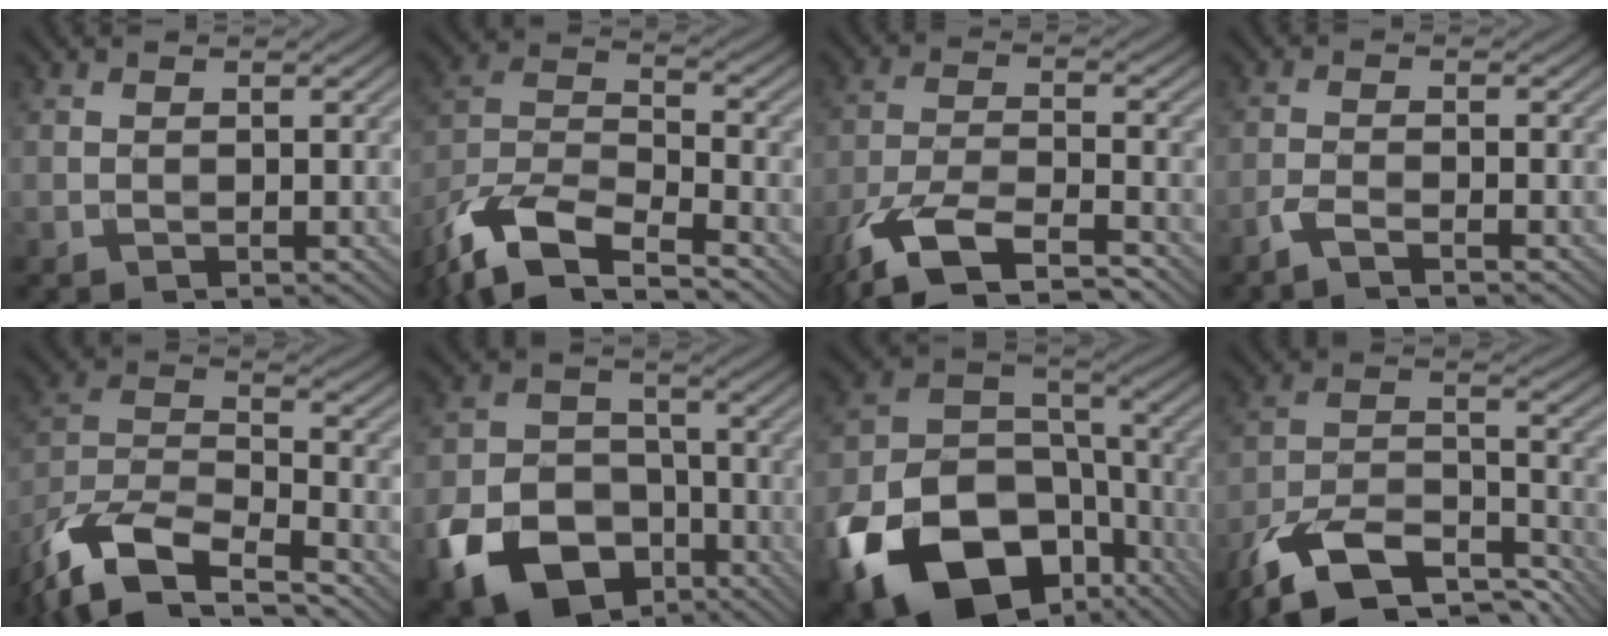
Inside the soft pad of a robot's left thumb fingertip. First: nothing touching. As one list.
[{"total": 12.7, "force": [-9.2, 4.3, 7.6], "torque": [-0.159, -0.011, -0.187]}, {"total": 10.0, "force": [-7.0, 3.1, 6.5], "torque": [-0.136, -0.013, -0.140]}, {"total": 2.5, "force": [-1.9, 0.3, 1.5], "torque": [-0.030, -0.003, -0.051]}, {"total": 14.1, "force": [-10.3, 5.1, 8.2], "torque": [-0.184, -0.015, -0.194]}, {"total": 13.5, "force": [-7.1, 9.2, 6.9], "torque": [-0.159, -0.037, -0.131]}, {"total": 19.3, "force": [-9.3, 13.0, 10.8], "torque": [-0.241, -0.050, -0.151]}, {"total": 14.6, "force": [-11.0, 5.4, 7.9], "torque": [-0.169, -0.011, -0.195]}]